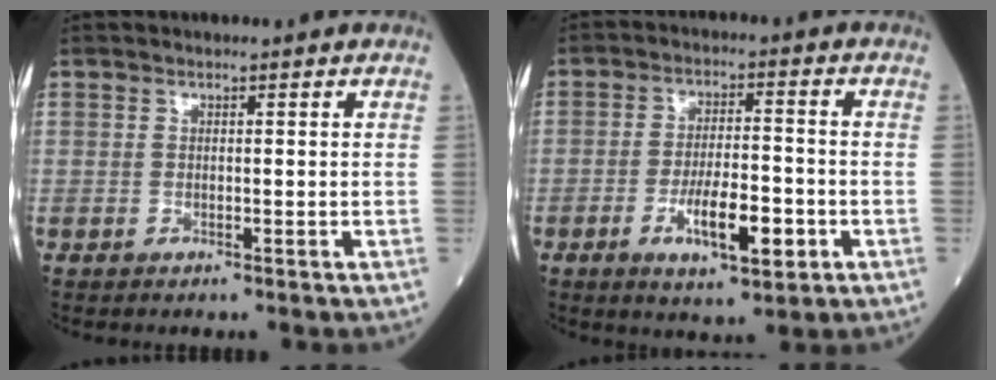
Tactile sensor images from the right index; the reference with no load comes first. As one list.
[{"total": 8.5, "force": [-3.2, 2.3, 7.6], "torque": [-0.133, -0.004, -0.050]}]